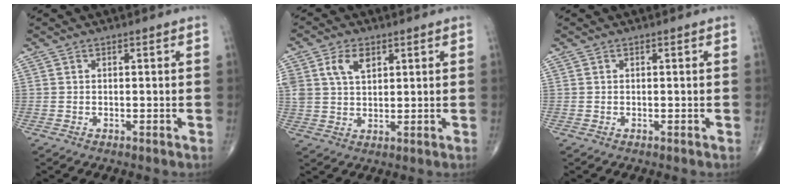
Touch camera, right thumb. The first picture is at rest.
{"total": 6.7, "force": [2.9, 4.1, 4.4], "torque": [-0.076, -0.006, 0.059]}
{"total": 0.0}